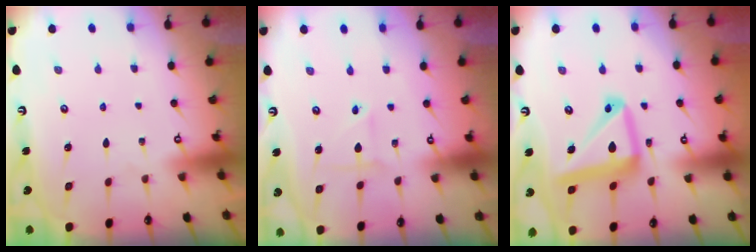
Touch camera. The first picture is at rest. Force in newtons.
{"total": 2.5, "press": 2.5, "slide": 0.1}
{"total": 16.3, "press": 16.2, "slide": 1.8}